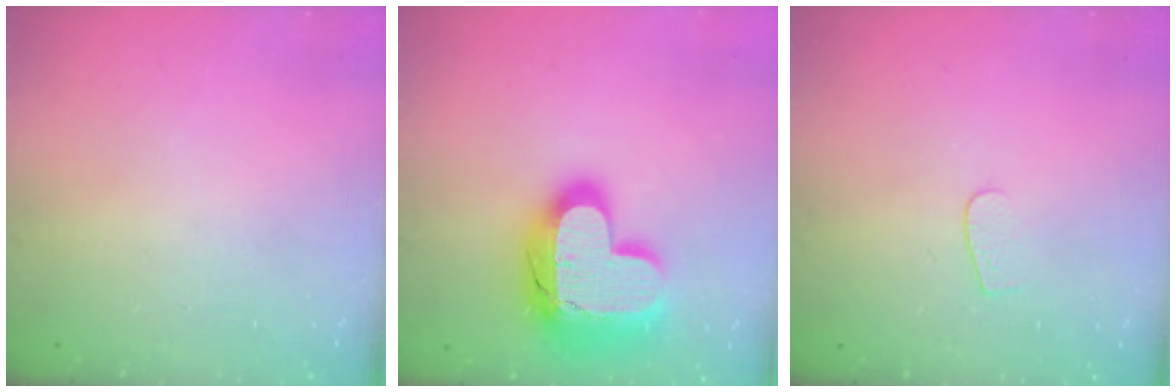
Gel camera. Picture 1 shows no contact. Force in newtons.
{"total": 22.3, "press": 22.3, "slide": 1.5}
{"total": 3.1, "press": 3.1, "slide": 0.2}